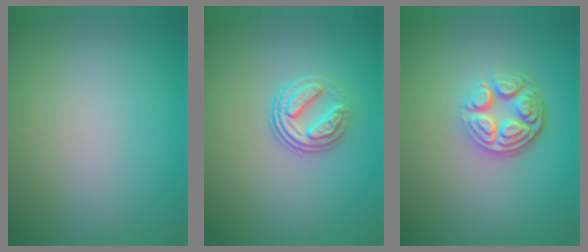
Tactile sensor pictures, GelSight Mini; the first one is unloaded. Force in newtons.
{"total": 3.1, "press": 2.6, "slide": 1.7}
{"total": 4.8, "press": 3.4, "slide": 3.4}